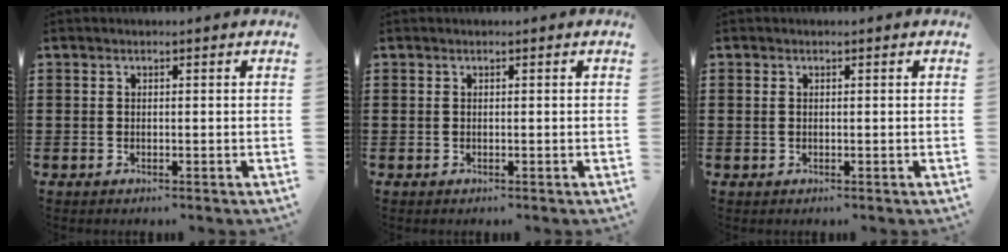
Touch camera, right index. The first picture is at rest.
{"total": 0.0}
{"total": 0.7, "force": [0.1, 0.4, 0.5], "torque": [-0.012, 0.003, 0.002]}